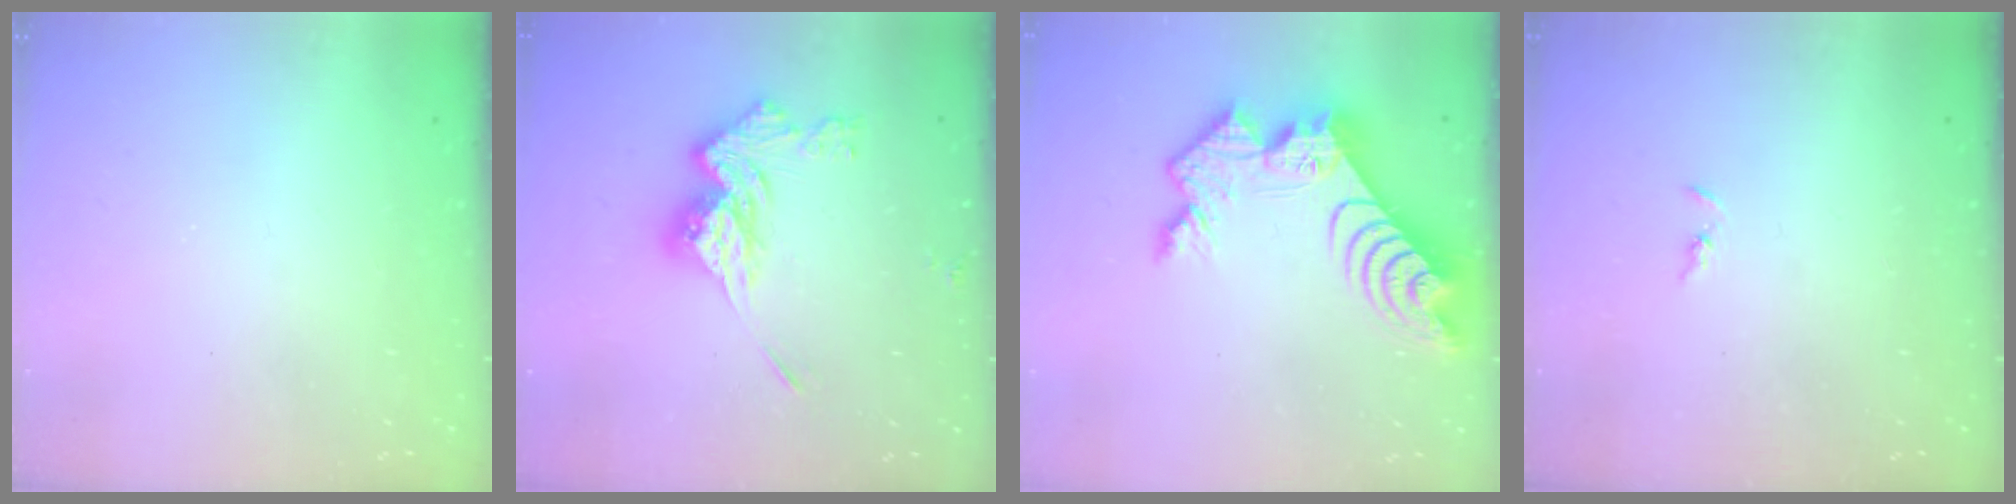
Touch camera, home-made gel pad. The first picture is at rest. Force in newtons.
{"total": 14.5, "press": 14.5, "slide": 0.8}
{"total": 13.4, "press": 13.4, "slide": 1.2}
{"total": 1.3, "press": 1.2, "slide": 0.3}